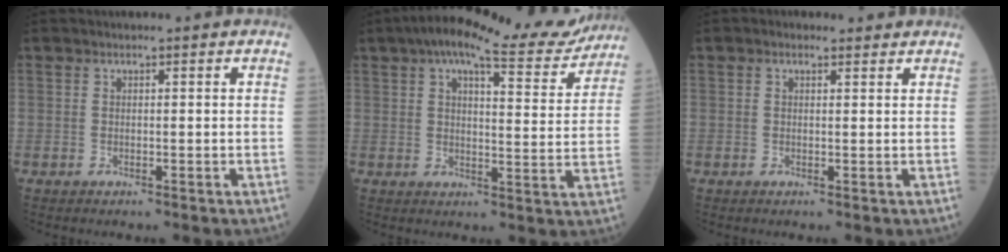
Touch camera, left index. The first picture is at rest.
{"total": 16.4, "force": [13.9, 3.1, 8.1], "torque": [-0.113, 0.011, 0.178]}
{"total": 1.3, "force": [0.9, 0.8, 0.6], "torque": [-0.017, 0.010, 0.010]}